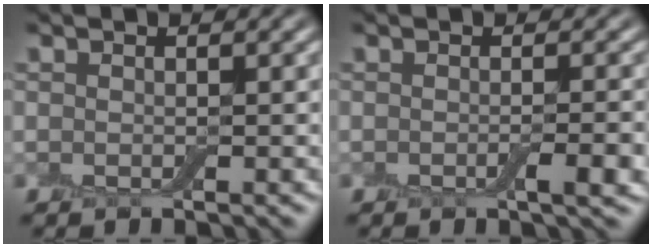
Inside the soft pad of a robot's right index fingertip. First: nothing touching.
{"total": 2.2, "force": [-0.9, 0.4, 1.9], "torque": [-0.029, -0.007, -0.014]}